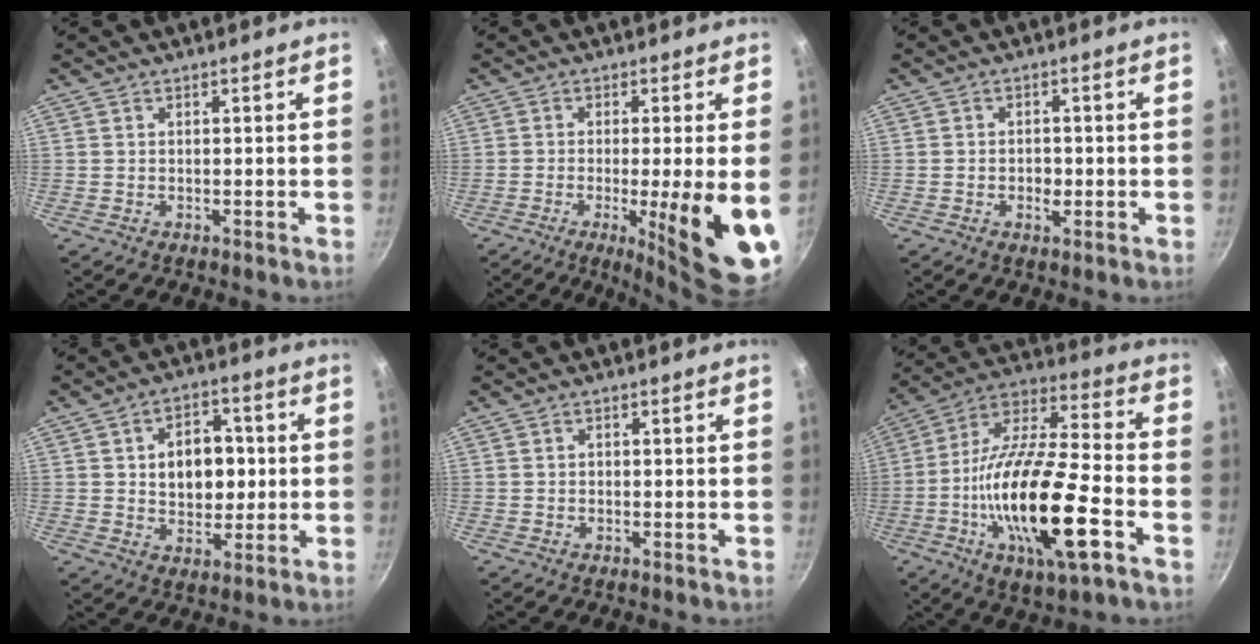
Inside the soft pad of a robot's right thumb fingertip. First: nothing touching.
{"total": 14.9, "force": [-3.2, 2.3, 14.4], "torque": [-0.195, -0.008, -0.042]}
{"total": 2.8, "force": [-0.7, 1.9, 1.9], "torque": [-0.023, 0.004, -0.013]}
{"total": 10.5, "force": [1.1, 7.4, 7.5], "torque": [-0.075, 0.003, 0.017]}
{"total": 0.5, "force": [0.0, 0.4, 0.3], "torque": [-0.004, 0.004, 0.000]}
{"total": 24.3, "force": [-7.6, 7.5, 21.9], "torque": [-0.391, 0.023, -0.147]}